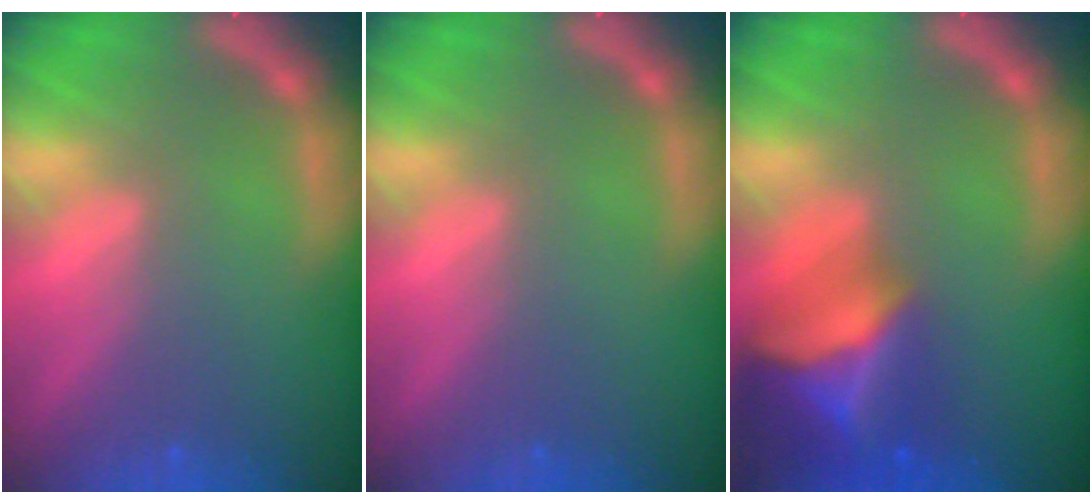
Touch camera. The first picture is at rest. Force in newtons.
{"total": 0.0}
{"total": 9.4}